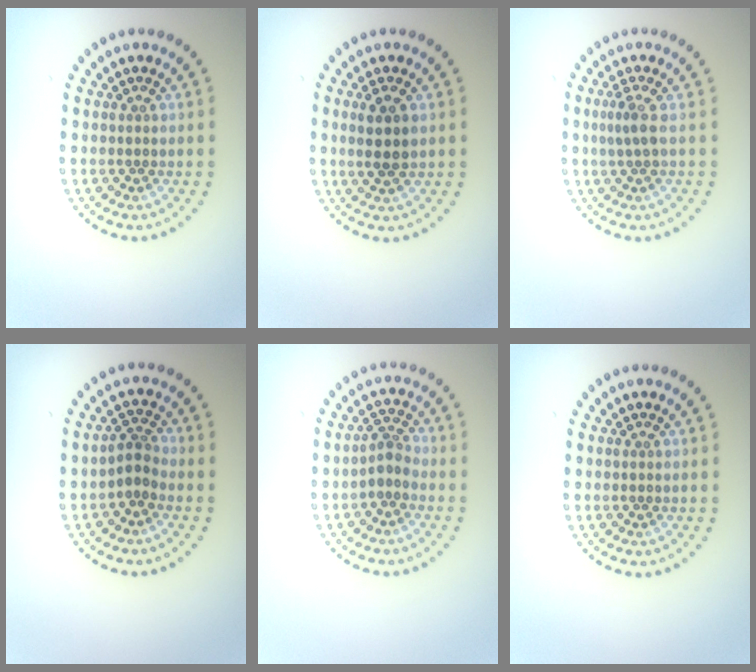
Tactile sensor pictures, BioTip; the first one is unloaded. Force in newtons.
{"total": 2.6, "press": 2.4, "slide": 1.0}
{"total": 1.5, "press": 1.3, "slide": 0.9}
{"total": 2.0, "press": 1.3, "slide": 1.4}
{"total": 1.7, "press": 1.3, "slide": 1.1}
{"total": 0.0}